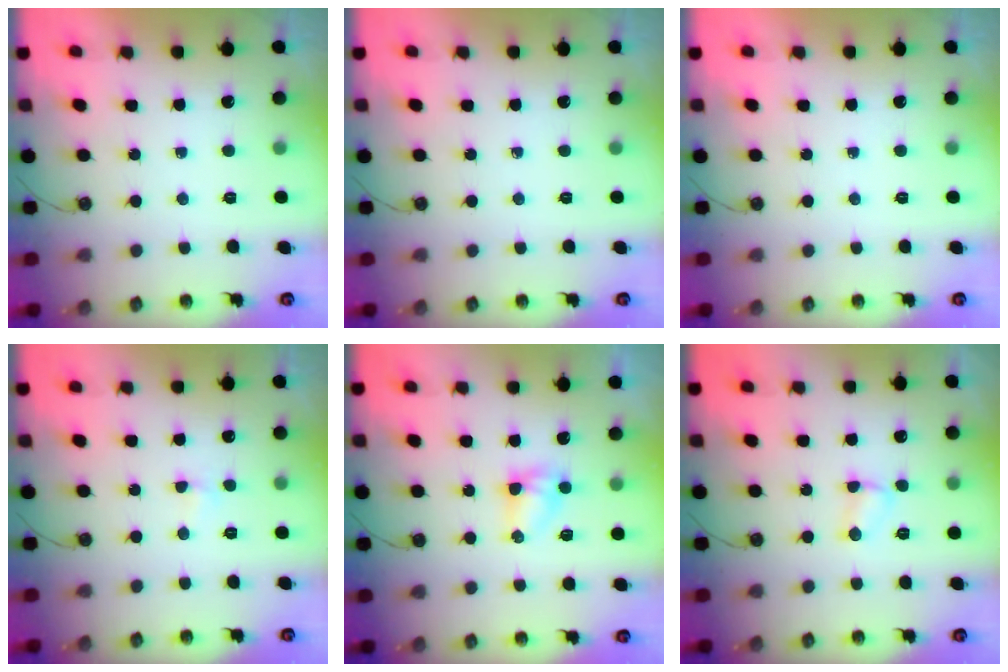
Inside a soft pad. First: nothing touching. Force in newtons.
{"total": 0.0}
{"total": 0.0}
{"total": 2.8, "press": 2.7, "slide": 0.5}
{"total": 4.5, "press": 4.1, "slide": 2.0}
{"total": 4.9, "press": 4.9, "slide": 0.5}